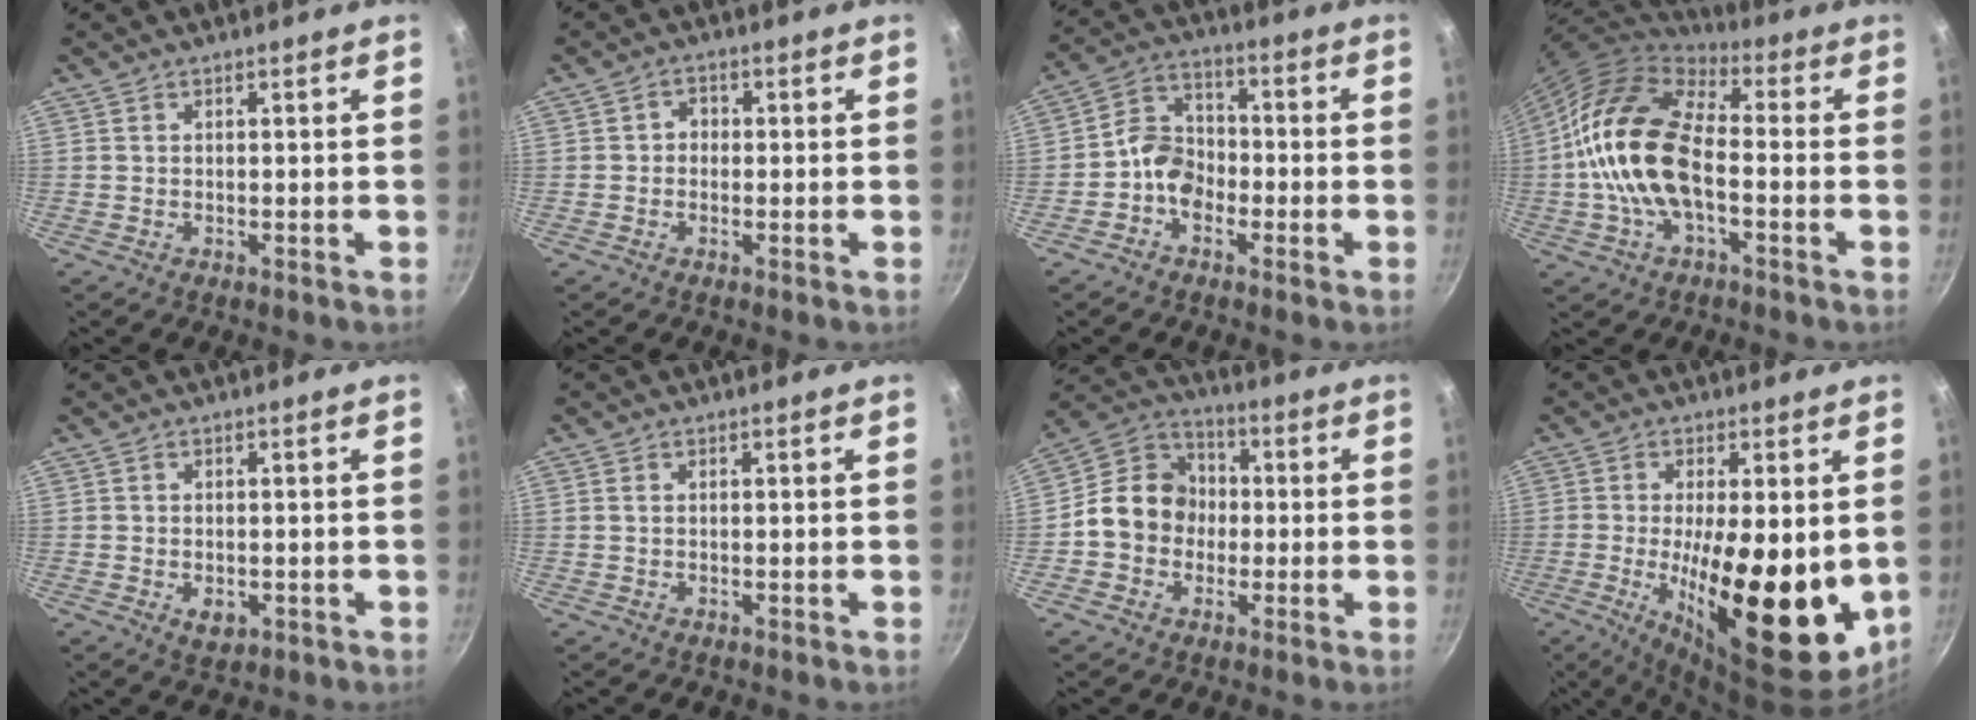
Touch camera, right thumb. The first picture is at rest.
{"total": 2.1, "force": [-0.3, 1.9, 1.0], "torque": [-0.002, 0.008, -0.007]}
{"total": 7.5, "force": [-2.6, 5.7, 4.1], "torque": [-0.046, 0.034, -0.062]}
{"total": 17.6, "force": [-1.7, 9.4, 14.7], "torque": [-0.250, 0.030, -0.046]}
{"total": 3.3, "force": [-0.8, 2.2, 2.3], "torque": [-0.034, -0.004, -0.008]}
{"total": 0.9, "force": [0.2, 0.5, 0.6], "torque": [-0.013, 0.001, 0.002]}
{"total": 12.2, "force": [-1.2, 10.6, 5.9], "torque": [-0.060, 0.033, -0.041]}
{"total": 21.2, "force": [-1.9, 7.9, 19.5], "torque": [-0.281, -0.023, -0.023]}